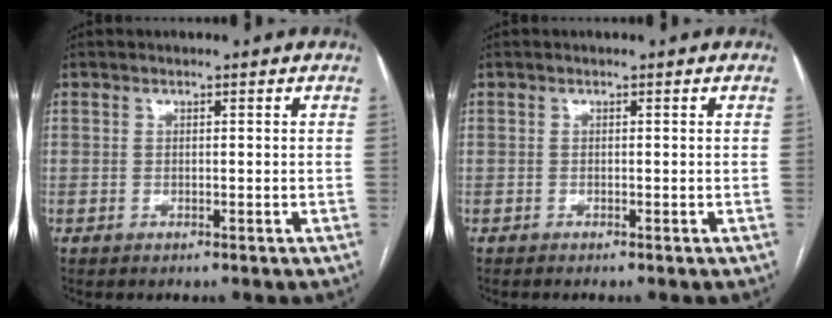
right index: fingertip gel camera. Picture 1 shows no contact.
{"total": 0.7, "force": [-0.6, 0.0, 0.3], "torque": [0.001, 0.000, -0.009]}